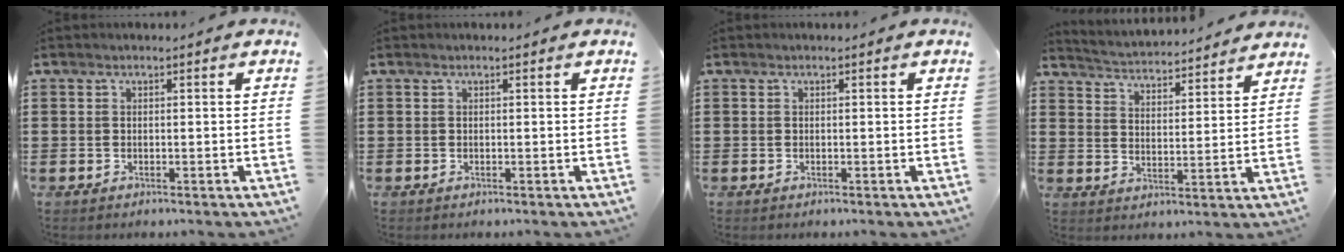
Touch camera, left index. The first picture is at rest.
{"total": 0.0}
{"total": 0.0}
{"total": 3.5, "force": [3.5, -0.3, -0.2], "torque": [-0.017, -0.032, 0.055]}